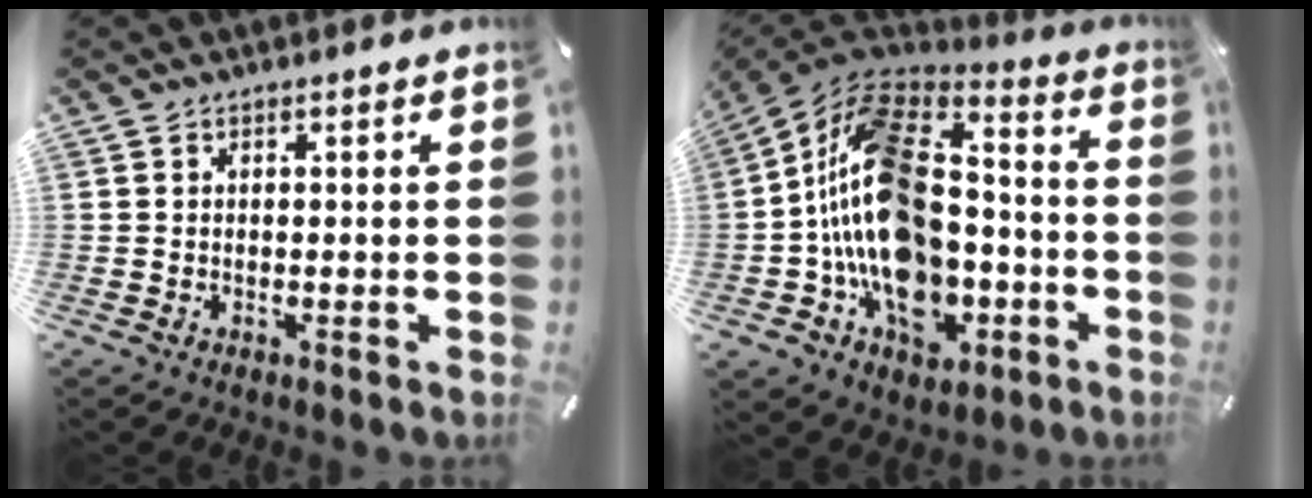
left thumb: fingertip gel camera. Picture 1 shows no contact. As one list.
[{"total": 23.5, "force": [-3.1, 16.6, 16.4], "torque": [-0.304, 0.010, -0.050]}]